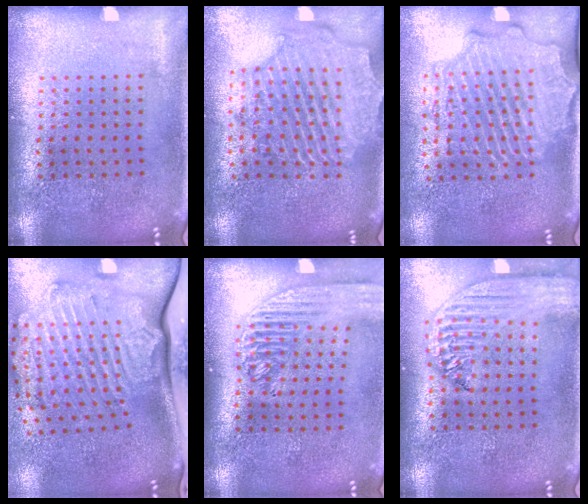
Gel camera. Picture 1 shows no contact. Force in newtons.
{"total": 2.3, "press": 2.2, "slide": 0.8}
{"total": 2.4, "press": 2.2, "slide": 0.9}
{"total": 3.5, "press": 2.5, "slide": 2.5}
{"total": 2.1, "press": 1.8, "slide": 1.1}
{"total": 2.6, "press": 2.1, "slide": 1.4}